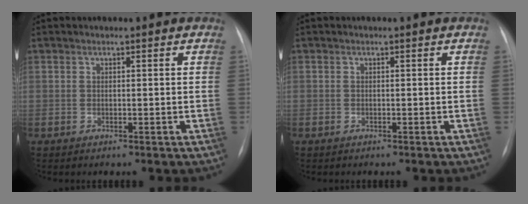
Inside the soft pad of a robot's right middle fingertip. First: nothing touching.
{"total": 0.0}